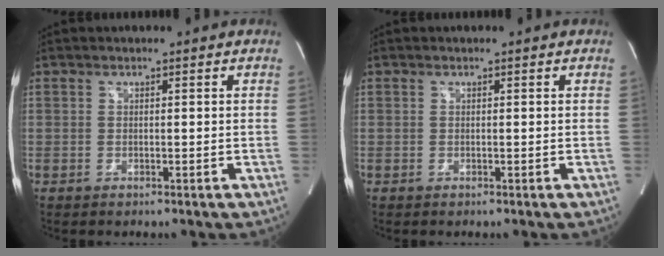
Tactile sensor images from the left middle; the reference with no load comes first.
{"total": 0.0}